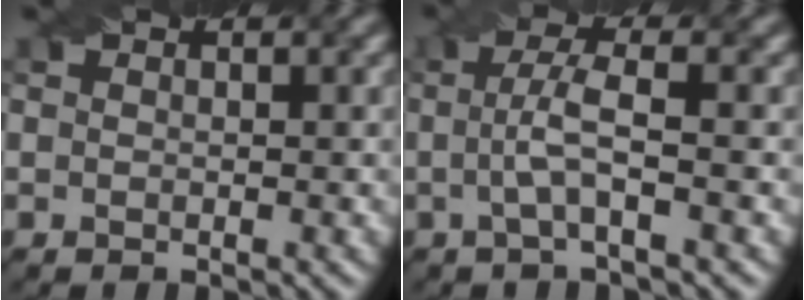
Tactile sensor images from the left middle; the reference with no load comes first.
{"total": 3.4, "force": [-0.3, 0.6, 3.3], "torque": [-0.065, 0.005, -0.006]}